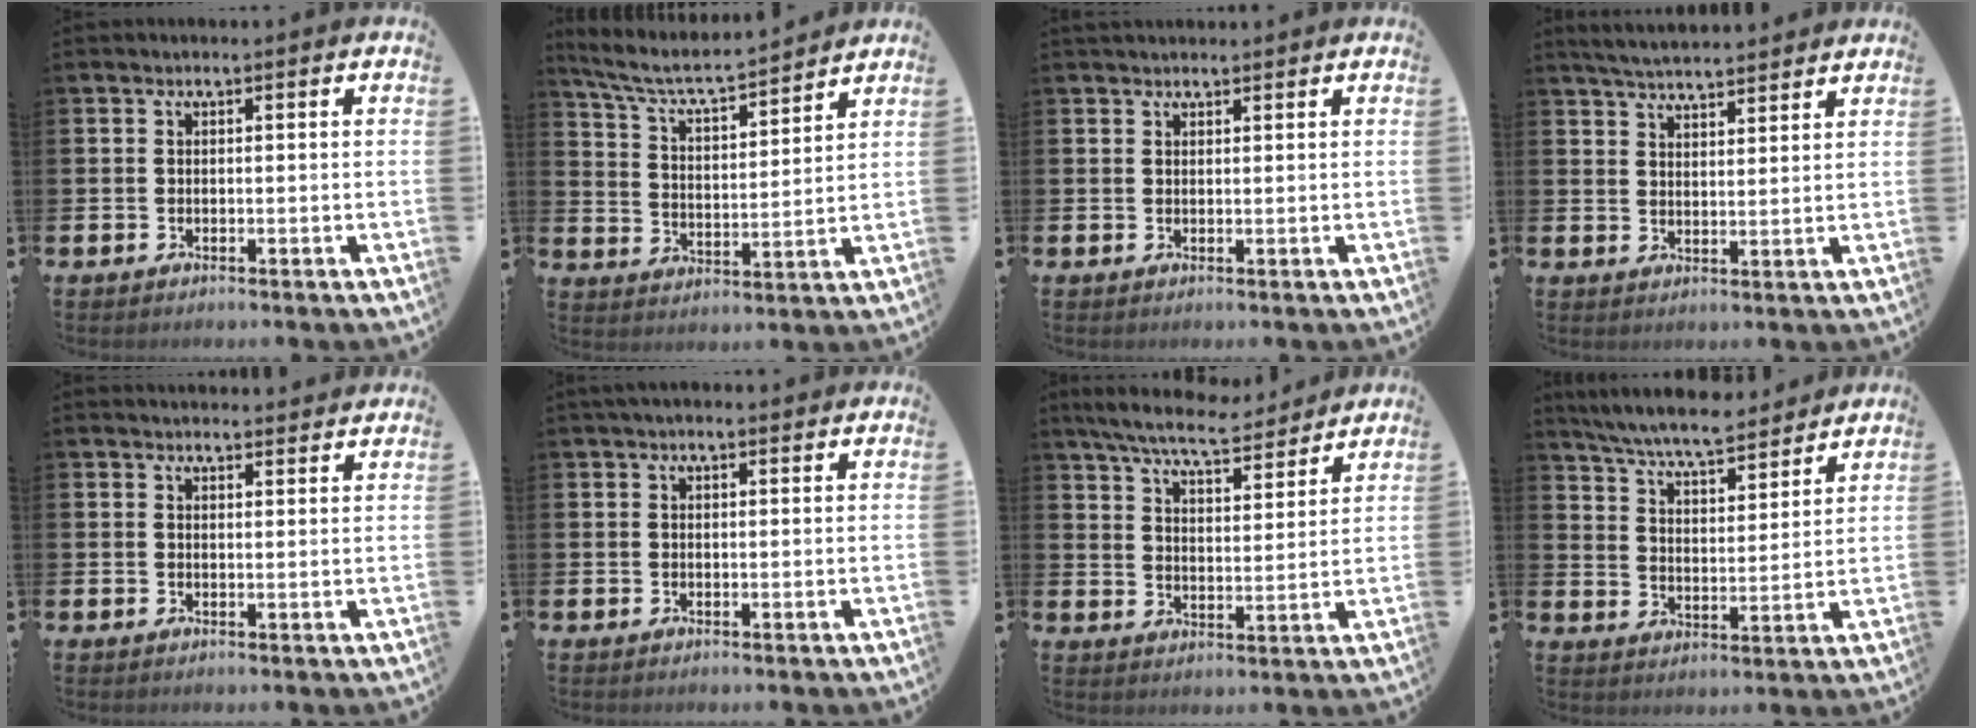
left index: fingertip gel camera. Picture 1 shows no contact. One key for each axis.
{"total": 6.7, "fx": 6.2, "fy": 0.8, "fz": 2.4, "tx": -0.077, "ty": -0.045, "tz": 0.104}
{"total": 1.4, "fx": 1.3, "fy": 0.4, "fz": 0.1, "tx": 0.007, "ty": -0.001, "tz": 0.022}
{"total": 4.7, "fx": 4.6, "fy": 0.2, "fz": 0.5, "tx": -0.020, "ty": -0.024, "tz": 0.083}
{"total": 2.4, "fx": 2.4, "fy": 0.4, "fz": 0.0, "tx": 0.007, "ty": -0.014, "tz": 0.042}
{"total": 1.3, "fx": 1.1, "fy": 0.5, "fz": 0.6, "tx": -0.004, "ty": 0.003, "tz": 0.018}
{"total": 7.8, "fx": 7.3, "fy": 1.0, "fz": 2.7, "tx": -0.075, "ty": -0.040, "tz": 0.128}
{"total": 7.7, "fx": 7.2, "fy": 1.0, "fz": 2.5, "tx": -0.082, "ty": -0.043, "tz": 0.129}